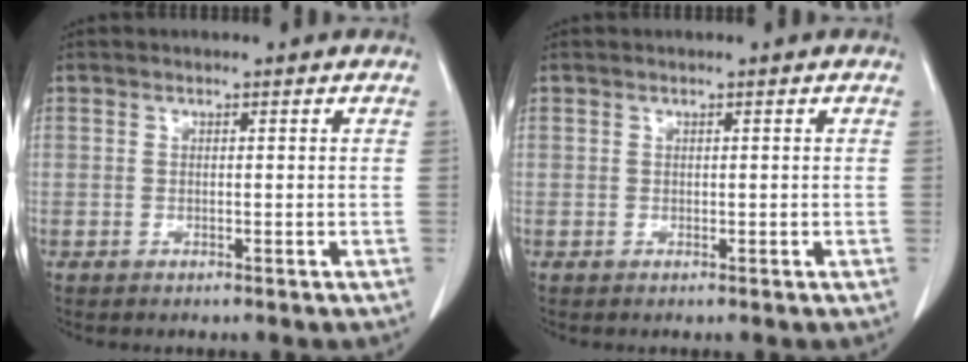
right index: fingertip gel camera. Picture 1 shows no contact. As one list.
[{"total": 0.0}]